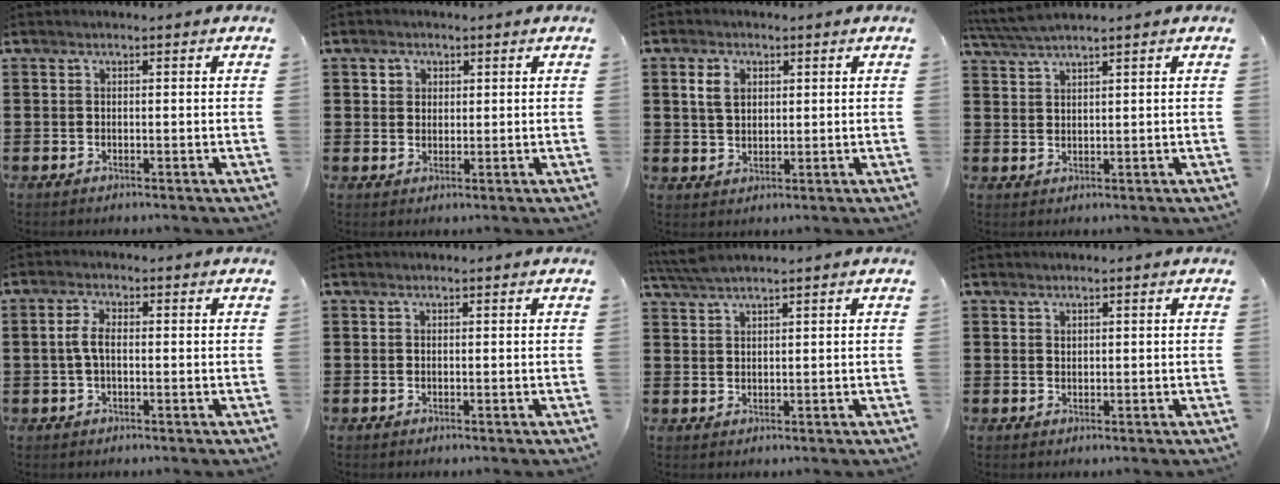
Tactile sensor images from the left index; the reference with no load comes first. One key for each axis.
{"total": 2.2, "fx": 0.9, "fy": 2.0, "fz": 0.2, "tx": -0.005, "ty": 0.006, "tz": 0.014}
{"total": 3.8, "fx": 1.4, "fy": 2.7, "fz": 2.3, "tx": -0.056, "ty": 0.012, "tz": 0.023}
{"total": 3.2, "fx": 2.8, "fy": -0.3, "fz": 1.5, "tx": -0.035, "ty": -0.001, "tz": 0.053}
{"total": 3.8, "fx": -0.1, "fy": 1.8, "fz": 3.4, "tx": -0.081, "ty": 0.001, "tz": -0.008}
{"total": 0.0}
{"total": 2.8, "fx": 2.4, "fy": -0.2, "fz": 1.3, "tx": -0.031, "ty": 0.000, "tz": 0.046}
{"total": 0.8, "fx": 0.7, "fy": 0.4, "fz": 0.2, "tx": -0.006, "ty": 0.002, "tz": 0.013}